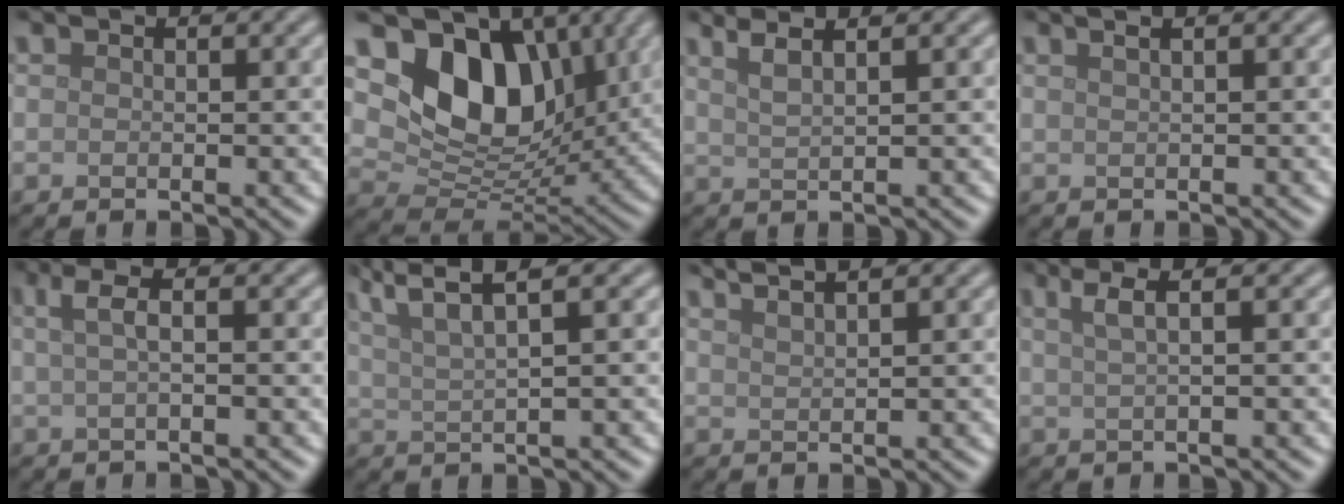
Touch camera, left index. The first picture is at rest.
{"total": 10.3, "force": [3.5, 7.2, 6.6], "torque": [-0.113, -0.015, 0.060]}
{"total": 3.5, "force": [2.3, 1.2, 2.3], "torque": [-0.021, 0.018, 0.015]}
{"total": 3.2, "force": [1.8, 1.6, 2.1], "torque": [-0.011, 0.022, -0.003]}
{"total": 2.5, "force": [0.6, 0.7, 2.3], "torque": [-0.040, 0.006, 0.007]}
{"total": 5.1, "force": [3.3, 0.9, 3.8], "torque": [-0.068, 0.015, 0.059]}
{"total": 4.1, "force": [3.2, 1.3, 2.3], "torque": [-0.007, 0.024, 0.019]}
{"total": 2.7, "force": [1.2, 0.8, 2.3], "torque": [-0.030, 0.006, 0.013]}